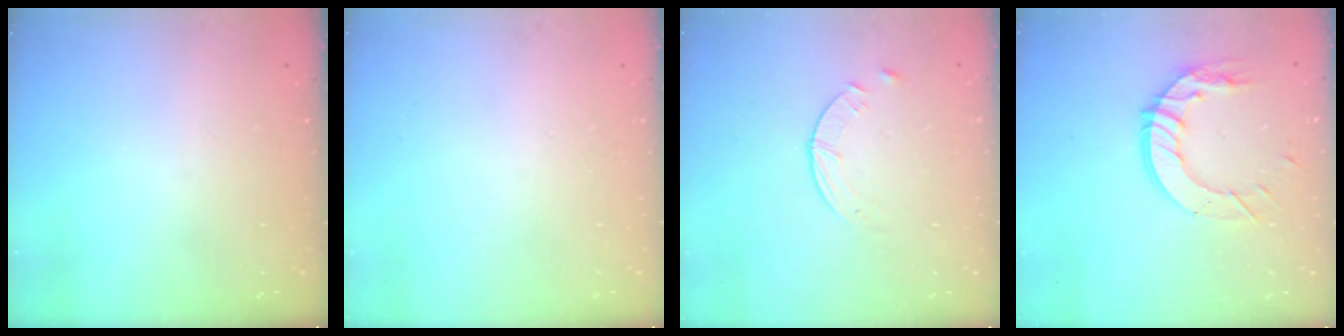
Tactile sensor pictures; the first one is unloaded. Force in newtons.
{"total": 0.0}
{"total": 3.0, "press": 3.0, "slide": 0.4}
{"total": 11.6, "press": 11.6, "slide": 1.2}